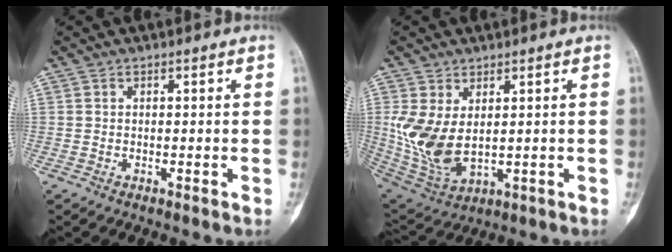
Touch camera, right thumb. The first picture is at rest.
{"total": 11.0, "force": [1.0, 6.4, 8.9], "torque": [-0.180, -0.010, 0.041]}